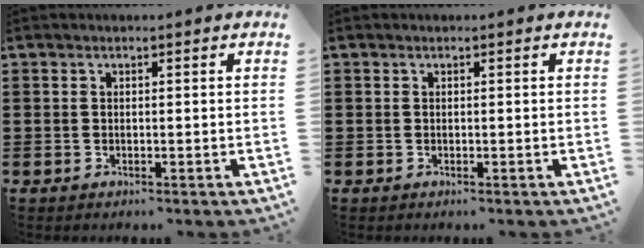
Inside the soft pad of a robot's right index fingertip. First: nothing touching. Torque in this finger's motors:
{"motor_torque": [0.74, 1.40, 0.00, 0.01]}